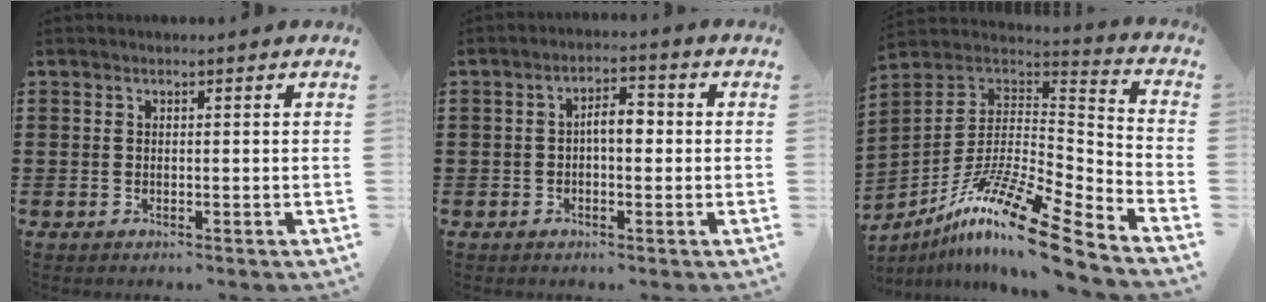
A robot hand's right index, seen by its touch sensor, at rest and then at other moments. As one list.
[{"total": 4.1, "force": [-0.2, 1.6, 3.7], "torque": [-0.069, 0.010, -0.007]}, {"total": 16.7, "force": [-11.6, 2.0, 11.8], "torque": [-0.226, 0.025, -0.214]}]